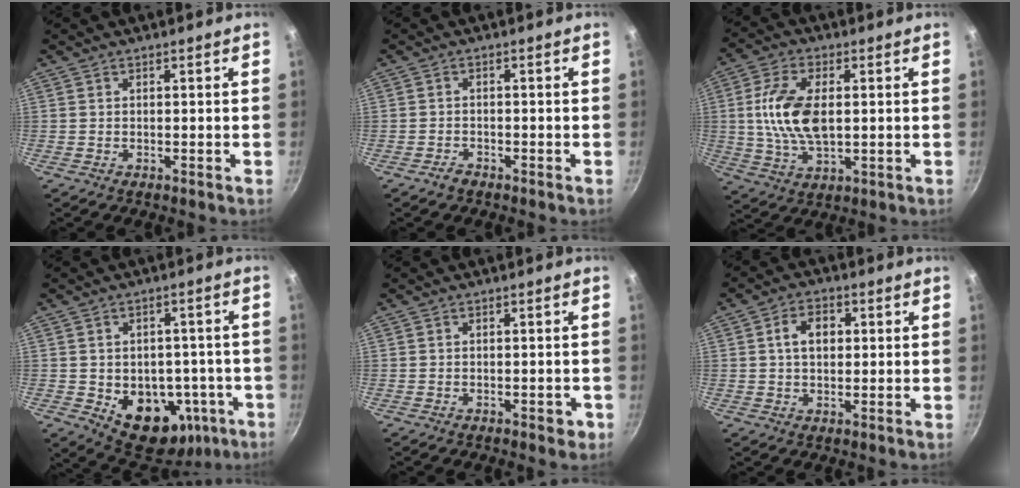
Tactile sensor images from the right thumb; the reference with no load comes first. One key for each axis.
{"total": 1.7, "fx": -1.4, "fy": 0.9, "fz": 0.5, "tx": -0.008, "ty": 0.016, "tz": -0.023}
{"total": 12.4, "fx": 1.1, "fy": 6.7, "fz": 10.4, "tx": -0.196, "ty": 0.005, "tz": 0.020}
{"total": 16.2, "fx": -4.9, "fy": 11.9, "fz": 9.9, "tx": -0.096, "ty": 0.021, "tz": -0.045}
{"total": 2.3, "fx": -1.1, "fy": 1.3, "fz": 1.5, "tx": -0.008, "ty": 0.016, "tz": -0.006}
{"total": 7.6, "fx": 1.3, "fy": 5.3, "fz": 5.3, "tx": -0.065, "ty": 0.013, "tz": 0.014}